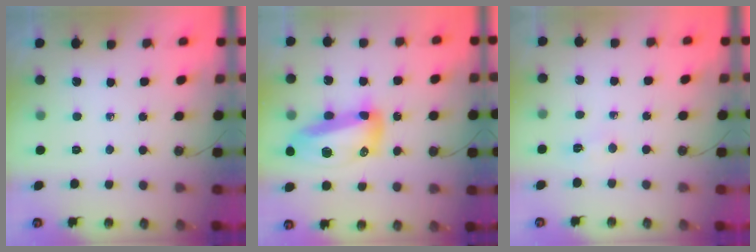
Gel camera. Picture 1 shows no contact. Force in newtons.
{"total": 17.7, "press": 17.6, "slide": 1.8}
{"total": 7.0, "press": 2.8, "slide": 6.4}